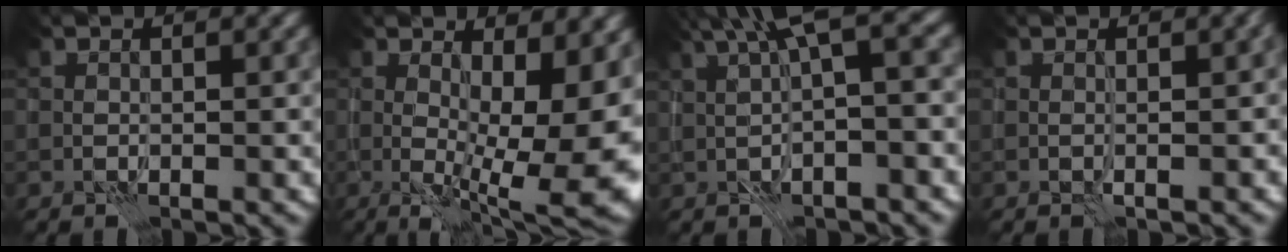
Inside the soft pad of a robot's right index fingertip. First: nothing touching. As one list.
[{"total": 12.5, "force": [0.5, 4.5, 11.6], "torque": [-0.146, -0.012, 0.025]}, {"total": 6.5, "force": [2.1, 1.3, 6.1], "torque": [-0.093, 0.022, 0.035]}, {"total": 1.5, "force": [-0.4, 0.2, 1.5], "torque": [-0.019, 0.000, -0.006]}]